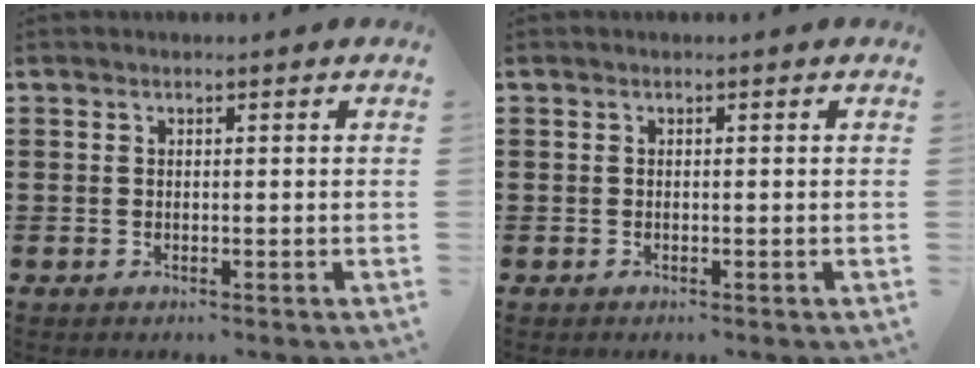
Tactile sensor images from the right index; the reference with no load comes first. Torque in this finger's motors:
{"motor_torque": [1.09, 1.05, 0.03, 0.02]}